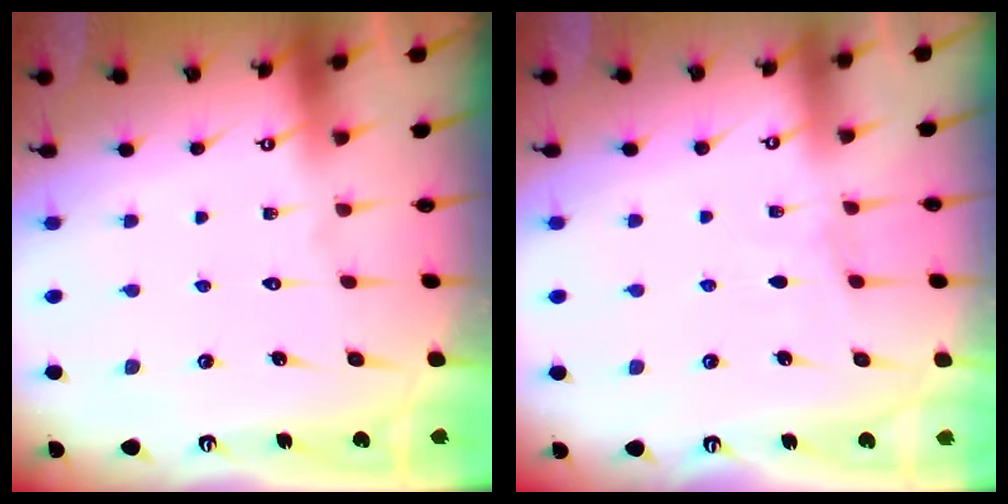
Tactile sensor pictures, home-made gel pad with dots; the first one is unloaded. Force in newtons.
{"total": 2.3, "press": 2.3, "slide": 0.3}